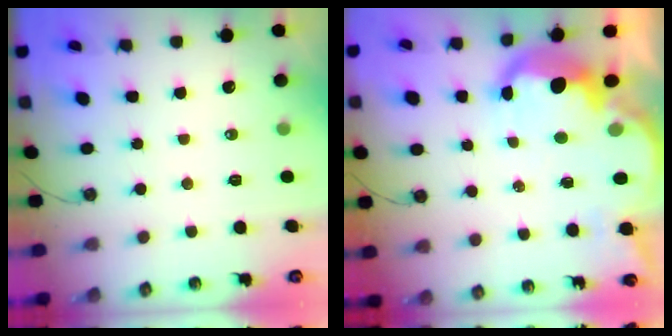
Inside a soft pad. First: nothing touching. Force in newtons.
{"total": 12.3, "press": 12.2, "slide": 1.1}